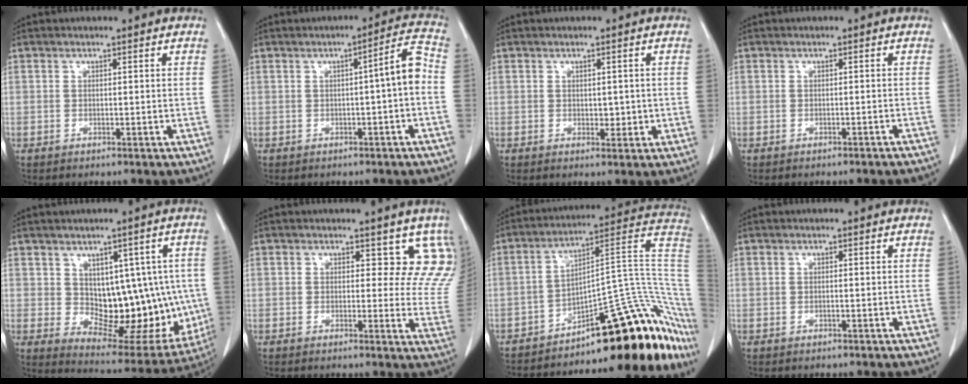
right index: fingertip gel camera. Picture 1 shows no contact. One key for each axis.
{"total": 4.9, "fx": -0.8, "fy": 0.1, "fz": 4.8, "tx": -0.062, "ty": 0.015, "tz": -0.011}
{"total": 2.0, "fx": 0.0, "fy": 1.3, "fz": 1.5, "tx": -0.016, "ty": 0.000, "tz": 0.007}
{"total": 4.8, "fx": -4.6, "fy": 0.5, "fz": 1.4, "tx": -0.020, "ty": -0.008, "tz": -0.047}
{"total": 15.3, "fx": 0.1, "fy": 8.2, "fz": 12.9, "tx": -0.148, "ty": 0.011, "tz": 0.033}
{"total": 8.7, "fx": 6.7, "fy": 4.6, "fz": 3.0, "tx": 0.003, "ty": -0.019, "tz": 0.042}
{"total": 28.1, "fx": -17.2, "fy": 7.8, "fz": 20.8, "tx": -0.178, "ty": 0.050, "tz": -0.228}
{"total": 0.0}